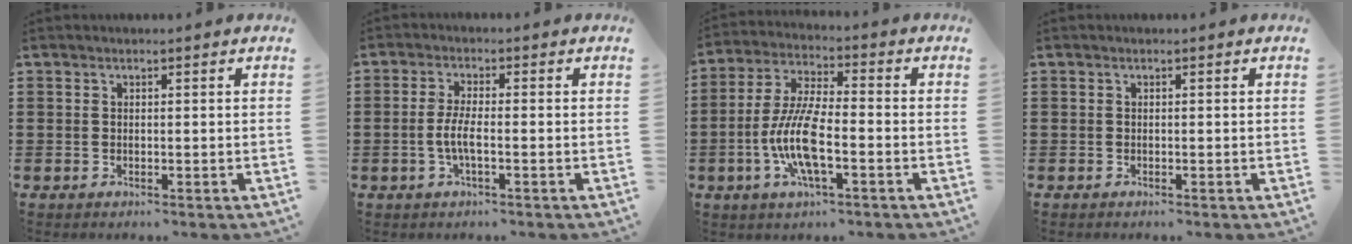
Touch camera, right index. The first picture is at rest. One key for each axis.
{"total": 3.9, "fx": -1.2, "fy": 0.7, "fz": 3.6, "tx": -0.086, "ty": -0.005, "tz": -0.029}
{"total": 9.6, "fx": -3.0, "fy": 2.6, "fz": 8.8, "tx": -0.198, "ty": -0.015, "tz": -0.062}
{"total": 0.0}